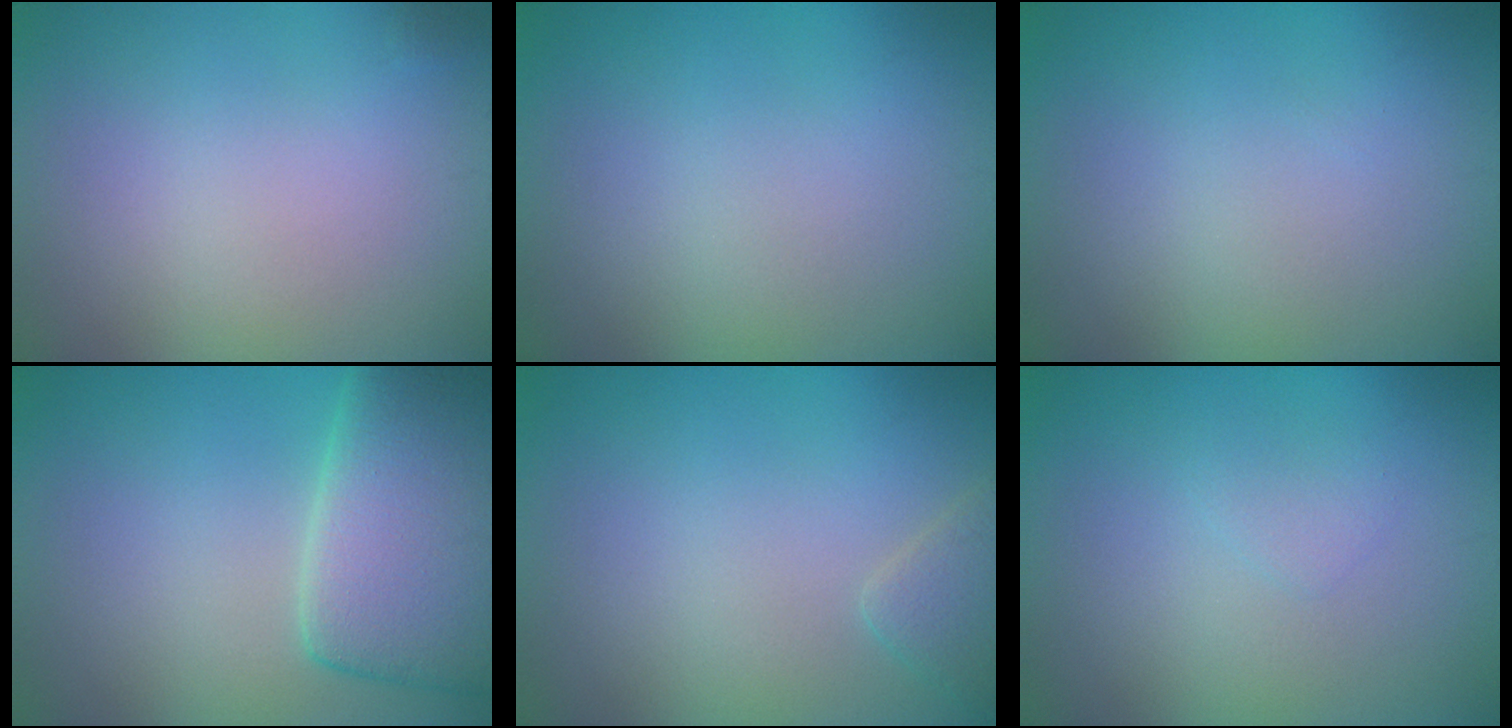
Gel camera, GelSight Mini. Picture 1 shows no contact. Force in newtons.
{"total": 0.0}
{"total": 0.0}
{"total": 9.2, "press": 9.2, "slide": 0.8}
{"total": 1.9, "press": 1.9, "slide": 0.1}
{"total": 0.9, "press": 0.9, "slide": 0.1}